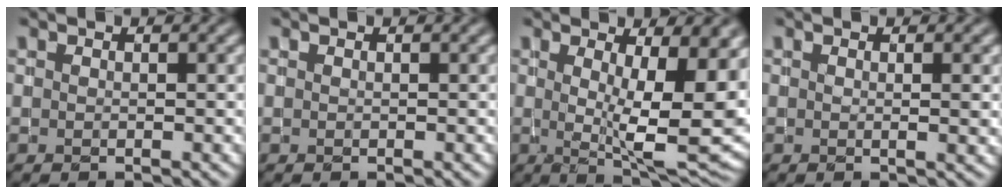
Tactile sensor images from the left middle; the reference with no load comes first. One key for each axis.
{"total": 0.0}
{"total": 12.3, "fx": 1.0, "fy": 3.7, "fz": 11.6, "tx": -0.149, "ty": -0.013, "tz": 0.020}
{"total": 2.2, "fx": 0.3, "fy": 0.7, "fz": 2.0, "tx": -0.018, "ty": 0.003, "tz": 0.004}